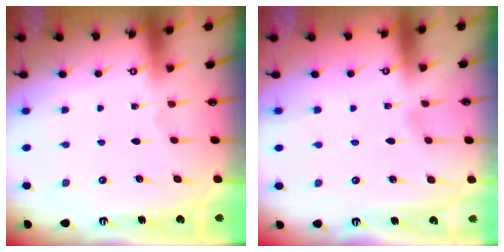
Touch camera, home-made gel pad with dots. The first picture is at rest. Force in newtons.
{"total": 1.4, "press": 1.4, "slide": 0.1}